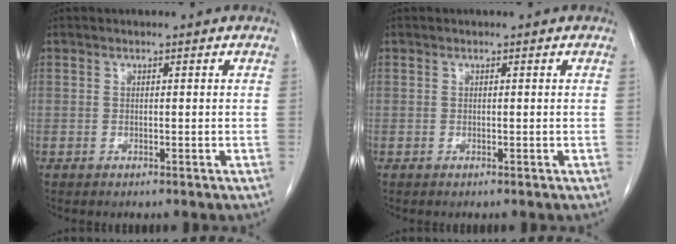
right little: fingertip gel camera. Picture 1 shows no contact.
{"total": 0.0}